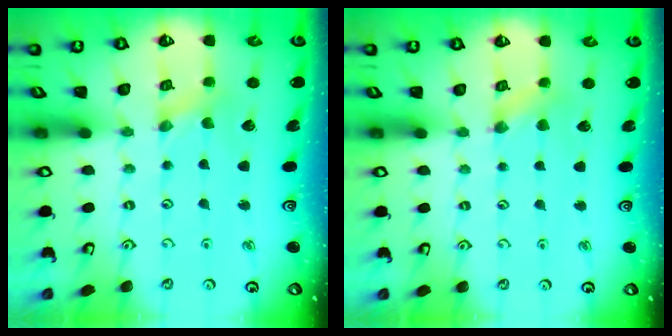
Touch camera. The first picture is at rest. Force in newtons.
{"total": 2.8, "press": 2.8, "slide": 0.4}